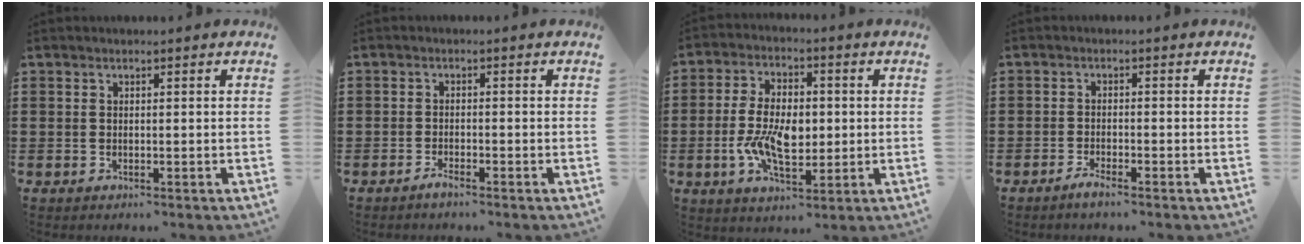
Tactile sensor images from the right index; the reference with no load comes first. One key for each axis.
{"total": 1.6, "fx": -1.4, "fy": 0.0, "fz": 0.7, "tx": -0.015, "ty": -0.004, "tz": -0.025}
{"total": 9.1, "fx": -1.0, "fy": 5.1, "fz": 7.4, "tx": -0.151, "ty": 0.003, "tz": -0.022}
{"total": 1.8, "fx": -1.6, "fy": -0.1, "fz": 0.8, "tx": -0.015, "ty": -0.003, "tz": -0.028}